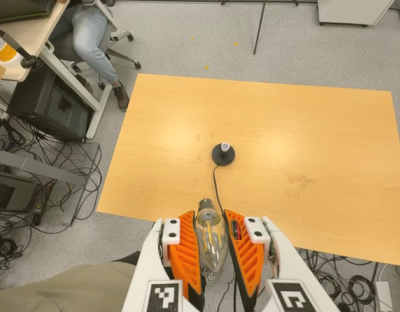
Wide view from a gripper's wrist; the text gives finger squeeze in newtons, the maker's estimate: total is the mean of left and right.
{"total": 20.6, "left": 22.8, "right": 18.4}